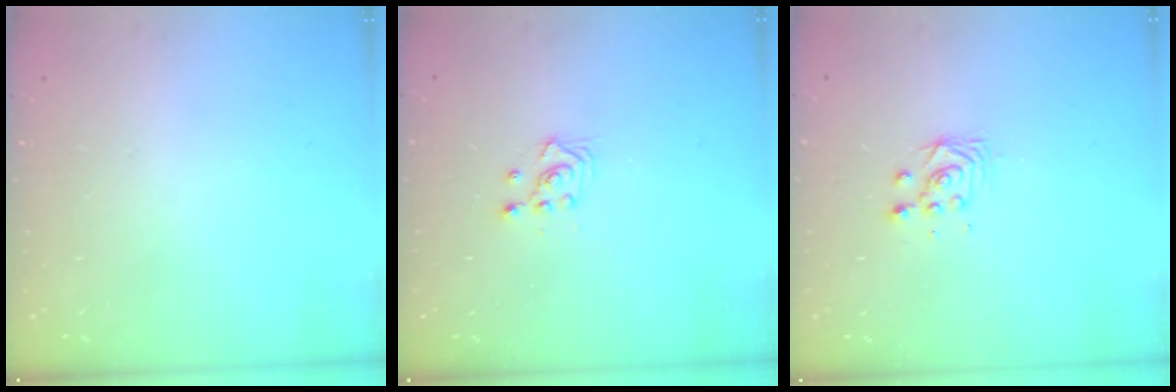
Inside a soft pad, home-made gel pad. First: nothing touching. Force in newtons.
{"total": 2.9, "press": 2.9, "slide": 0.2}
{"total": 3.0, "press": 3.0, "slide": 0.2}